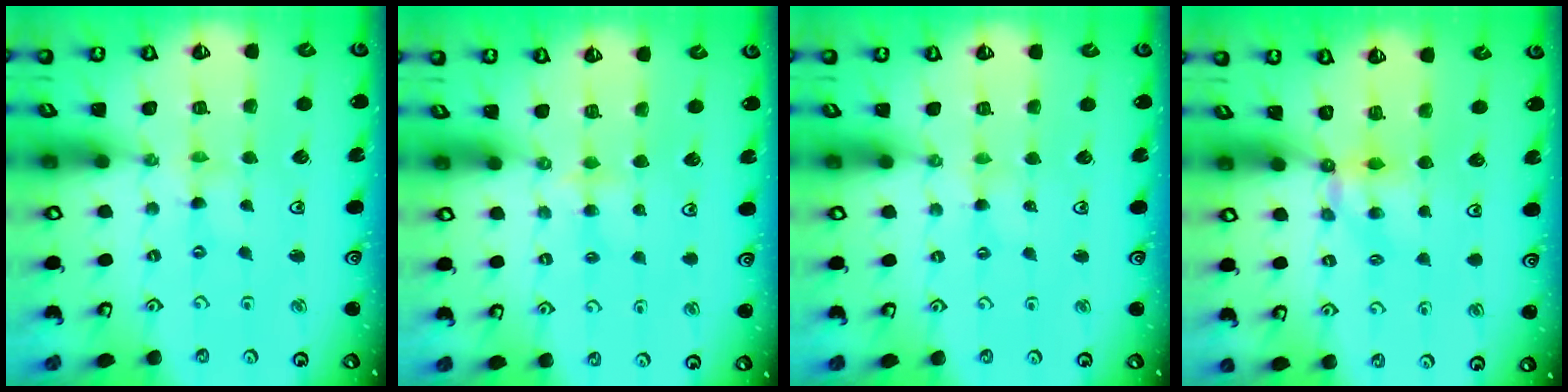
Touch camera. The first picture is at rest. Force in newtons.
{"total": 3.5, "press": 3.5, "slide": 0.4}
{"total": 1.0, "press": 0.9, "slide": 0.2}
{"total": 5.3, "press": 5.2, "slide": 0.6}